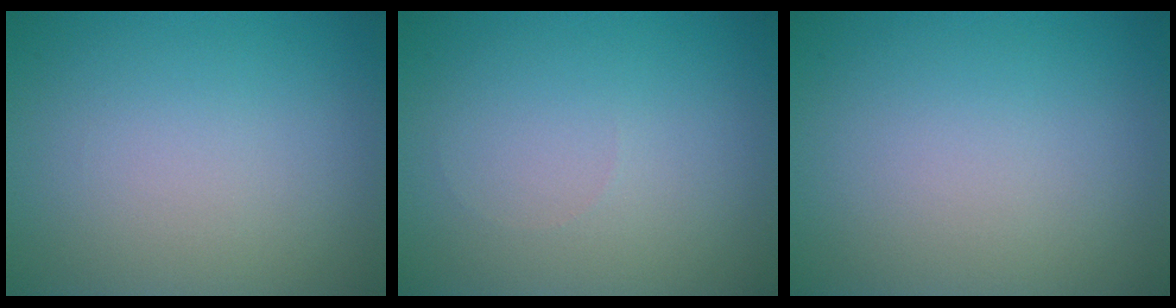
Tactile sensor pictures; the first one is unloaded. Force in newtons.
{"total": 0.0}
{"total": 0.0}